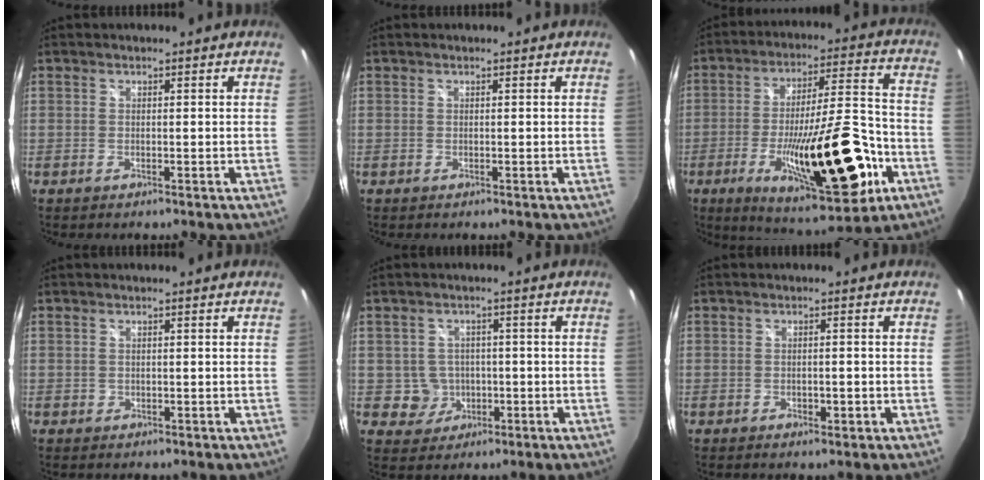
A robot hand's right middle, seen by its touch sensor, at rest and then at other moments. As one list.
[{"total": 0.0}, {"total": 23.9, "force": [-9.0, 6.9, 21.0], "torque": [-0.343, -0.022, -0.124]}, {"total": 0.6, "force": [-0.2, 0.6, 0.1], "torque": [0.002, -0.003, -0.003]}, {"total": 4.7, "force": [-0.8, 4.5, 0.6], "torque": [-0.022, 0.012, -0.003]}, {"total": 1.9, "force": [-0.9, 1.1, 1.3], "torque": [-0.021, -0.002, -0.012]}]